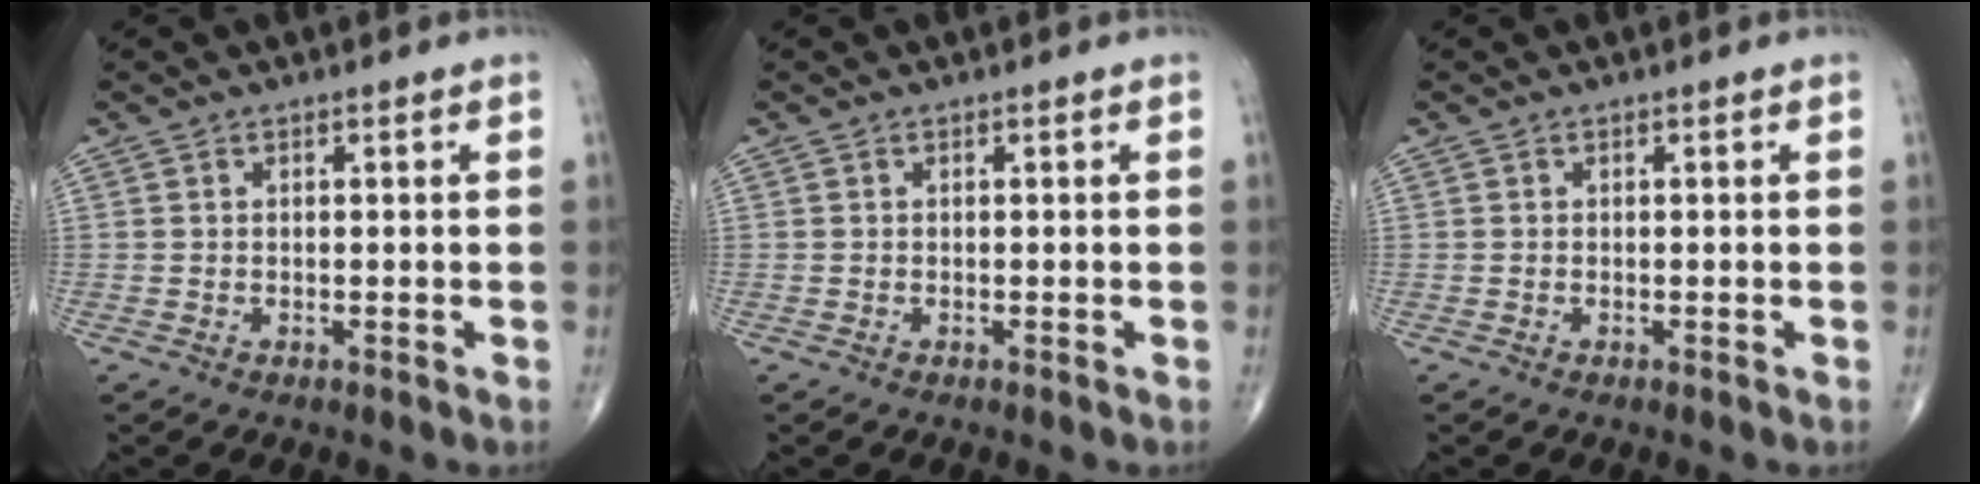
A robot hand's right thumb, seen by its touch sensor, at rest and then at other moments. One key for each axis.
{"total": 0.0}
{"total": 0.0}